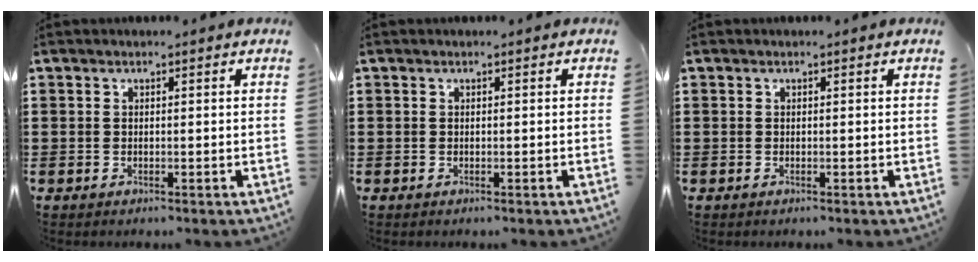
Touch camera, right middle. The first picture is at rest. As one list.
[{"total": 0.0}, {"total": 0.0}]